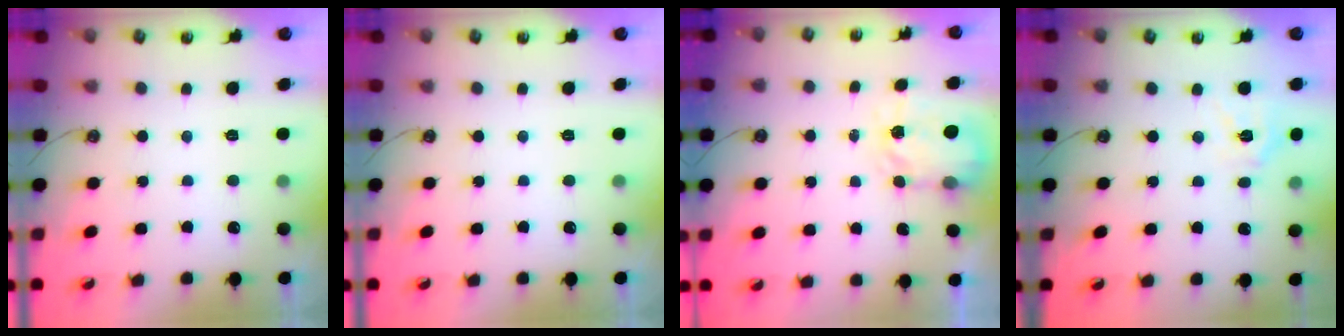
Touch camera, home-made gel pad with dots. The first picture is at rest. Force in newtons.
{"total": 0.0}
{"total": 4.4, "press": 4.4, "slide": 0.3}
{"total": 9.7, "press": 9.6, "slide": 1.3}